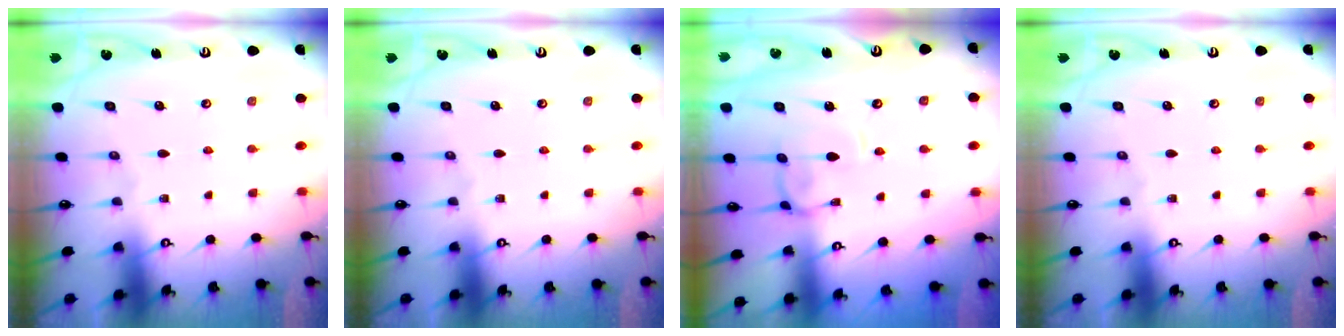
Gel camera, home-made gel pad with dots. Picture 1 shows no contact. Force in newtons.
{"total": 0.0}
{"total": 1.3, "press": 1.1, "slide": 0.7}
{"total": 0.0}